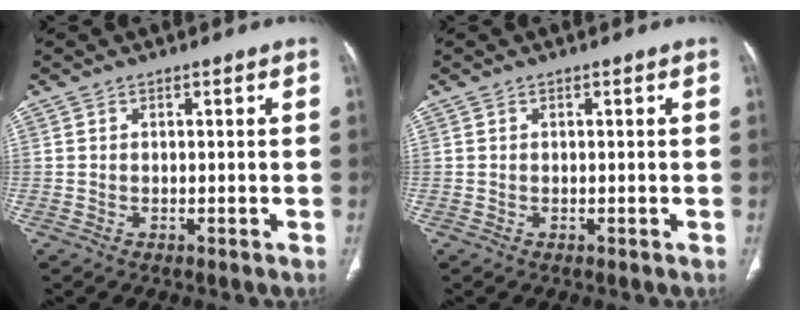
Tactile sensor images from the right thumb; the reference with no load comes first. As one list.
[{"total": 0.0}]